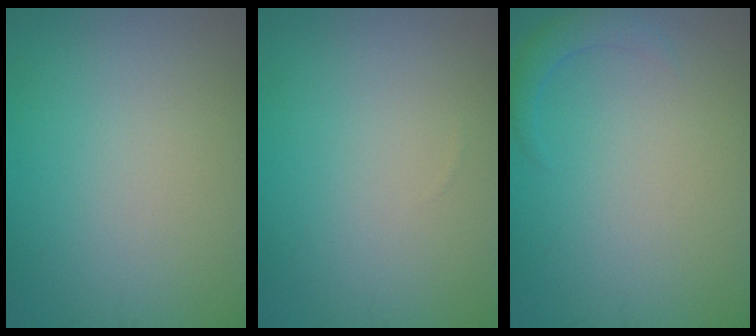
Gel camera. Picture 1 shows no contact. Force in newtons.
{"total": 0.0}
{"total": 1.6, "press": 1.6, "slide": 0.2}